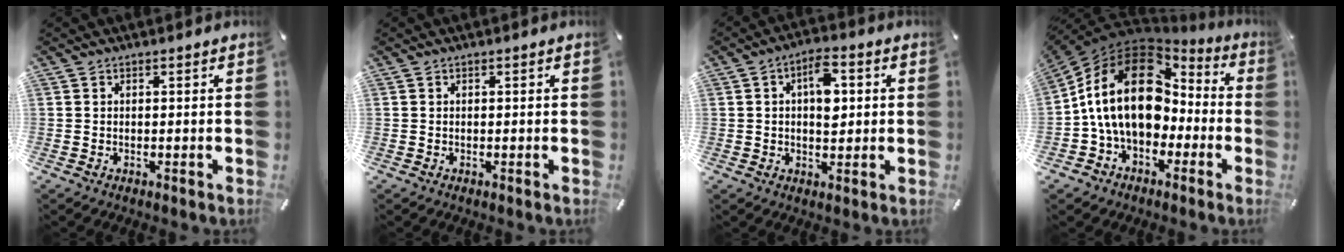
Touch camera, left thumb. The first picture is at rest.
{"total": 0.0}
{"total": 8.0, "force": [1.3, 4.5, 6.4], "torque": [-0.085, -0.001, 0.017]}
{"total": 21.0, "force": [1.6, 15.3, 14.3], "torque": [-0.286, 0.011, 0.028]}